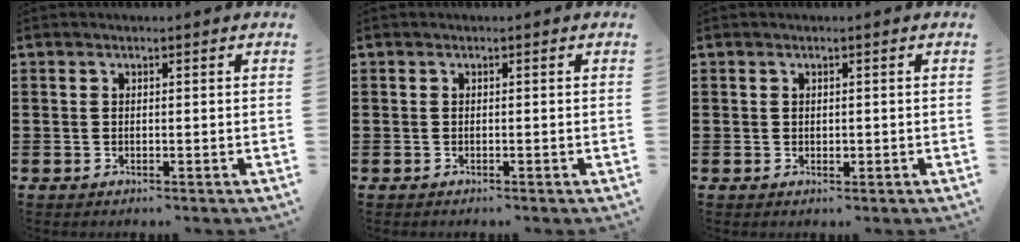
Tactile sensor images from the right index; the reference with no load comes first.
{"total": 0.0}
{"total": 0.7, "force": [0.1, 0.6, 0.4], "torque": [-0.009, 0.003, 0.001]}